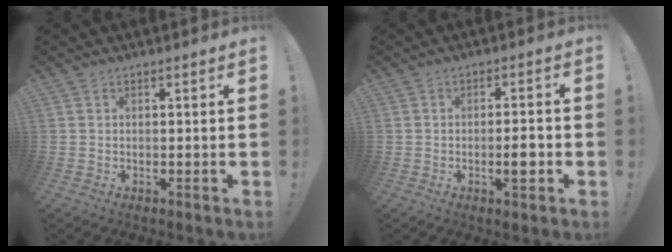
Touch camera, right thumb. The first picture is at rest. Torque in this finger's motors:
{"motor_torque": [2.38, 1.19, 0.38, -0.49, 0.55]}